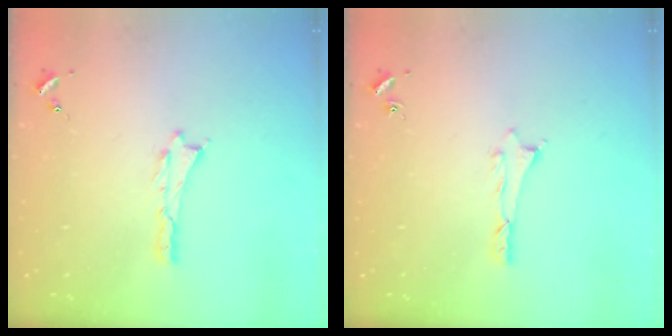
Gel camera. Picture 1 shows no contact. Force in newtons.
{"total": 0.6, "press": 0.5, "slide": 0.2}